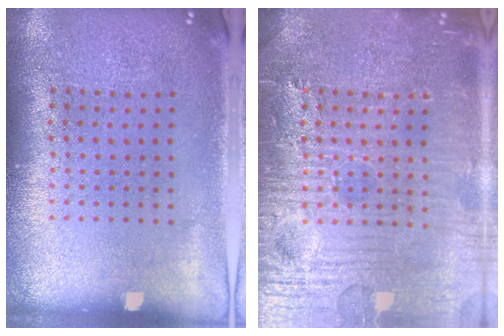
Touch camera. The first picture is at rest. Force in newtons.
{"total": 6.8, "press": 6.7, "slide": 0.7}